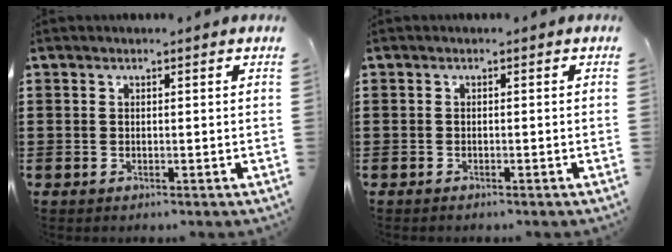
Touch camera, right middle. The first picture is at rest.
{"total": 0.0}